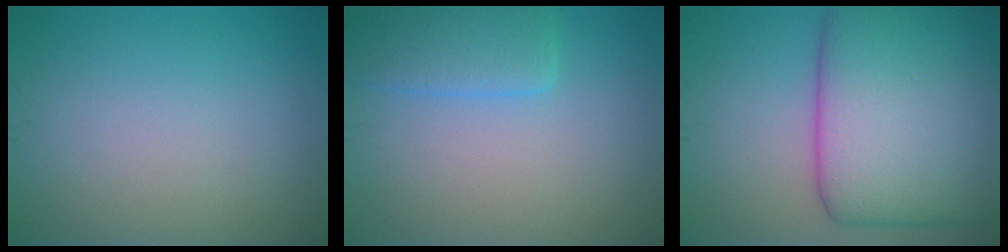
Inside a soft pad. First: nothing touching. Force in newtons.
{"total": 3.5, "press": 3.5, "slide": 0.3}
{"total": 14.0, "press": 14.0, "slide": 0.6}